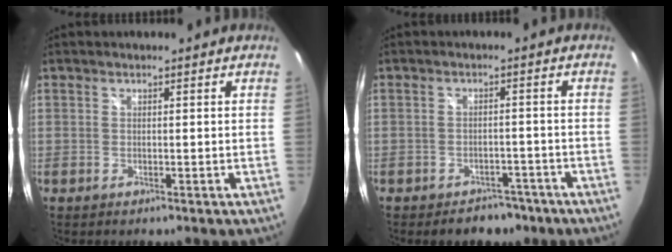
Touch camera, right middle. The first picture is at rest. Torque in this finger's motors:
{"motor_torque": [0.27, -0.54, -0.02, 0.00]}